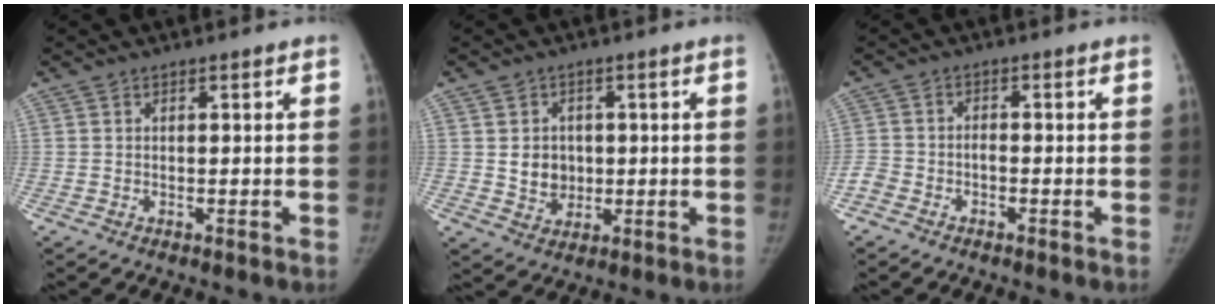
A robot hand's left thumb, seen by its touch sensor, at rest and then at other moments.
{"total": 5.4, "force": [0.4, 4.8, 2.4], "torque": [-0.010, -0.002, 0.014]}
{"total": 3.2, "force": [-2.0, 1.9, 1.5], "torque": [-0.031, 0.019, -0.039]}